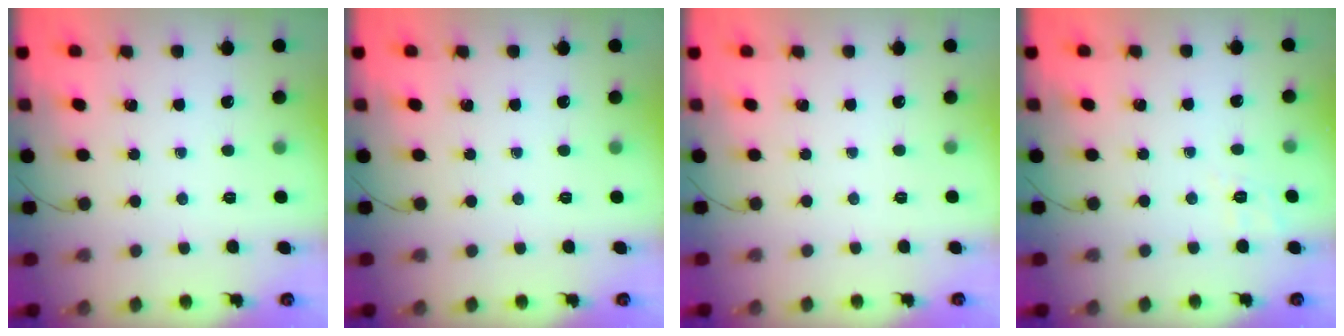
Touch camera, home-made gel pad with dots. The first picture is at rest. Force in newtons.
{"total": 0.0}
{"total": 2.5, "press": 2.4, "slide": 0.5}
{"total": 1.9, "press": 0.7, "slide": 1.7}